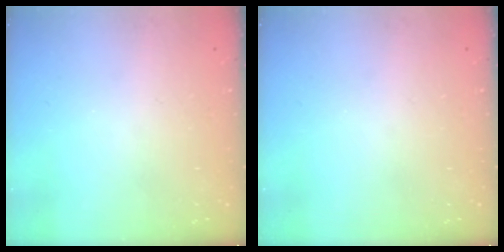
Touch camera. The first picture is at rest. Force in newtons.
{"total": 0.0}